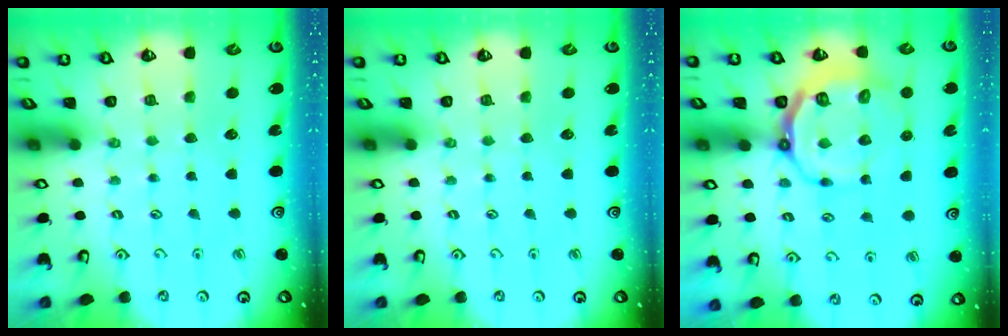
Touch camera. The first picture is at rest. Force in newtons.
{"total": 0.0}
{"total": 10.7, "press": 10.2, "slide": 3.4}